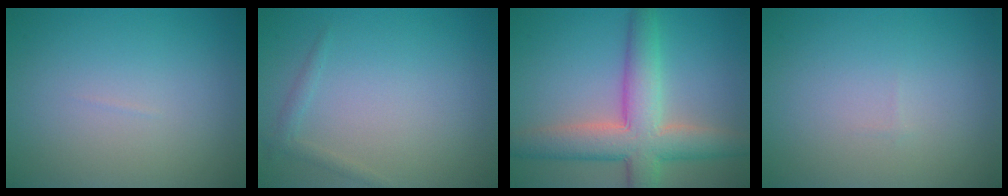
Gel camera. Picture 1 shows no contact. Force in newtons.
{"total": 1.1, "press": 1.1, "slide": 0.0}
{"total": 7.4, "press": 7.4, "slide": 0.4}
{"total": 0.0}